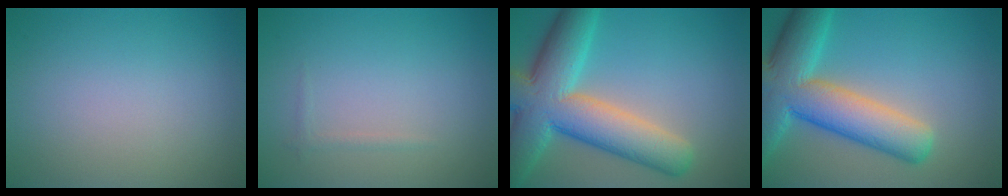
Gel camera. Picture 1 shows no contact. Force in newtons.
{"total": 0.6, "press": 0.6, "slide": 0.0}
{"total": 11.1, "press": 11.1, "slide": 0.5}
{"total": 10.2, "press": 10.2, "slide": 0.7}